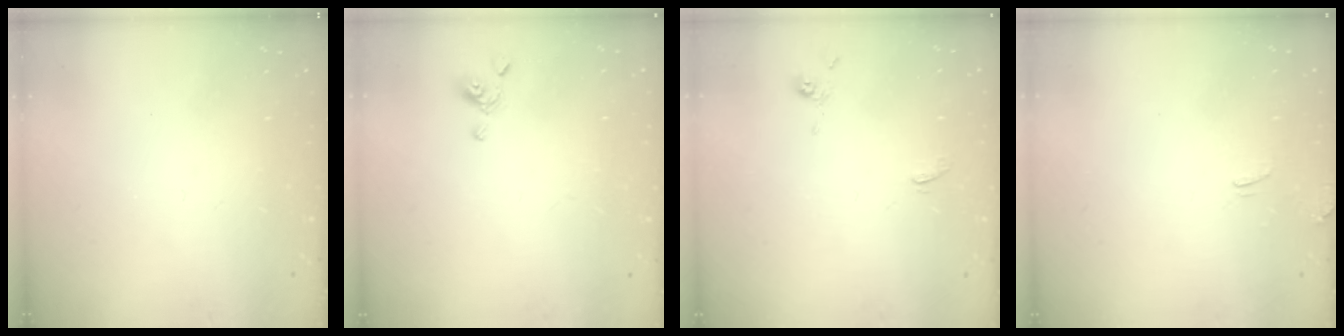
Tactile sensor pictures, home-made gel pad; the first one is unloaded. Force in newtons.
{"total": 4.3, "press": 4.3, "slide": 0.5}
{"total": 0.6, "press": 0.3, "slide": 0.5}
{"total": 0.0}